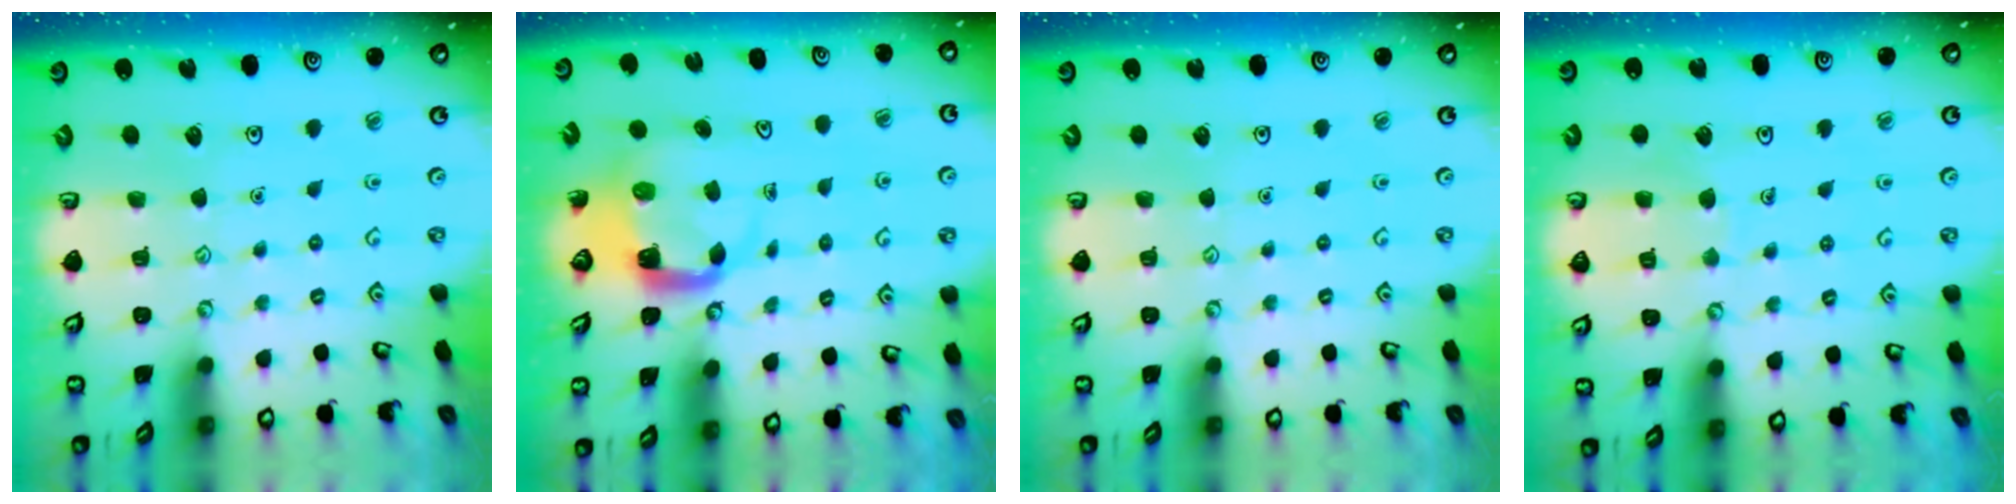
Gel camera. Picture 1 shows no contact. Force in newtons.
{"total": 4.0, "press": 3.9, "slide": 0.5}
{"total": 0.0}
{"total": 4.2, "press": 4.1, "slide": 0.4}